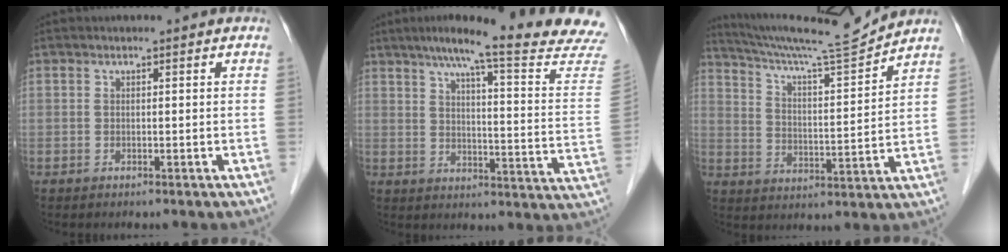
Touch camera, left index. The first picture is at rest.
{"total": 21.9, "force": [18.4, -1.0, 12.0], "torque": [-0.170, -0.047, 0.229]}
{"total": 13.5, "force": [12.9, -1.7, 3.7], "torque": [-0.073, -0.024, 0.210]}